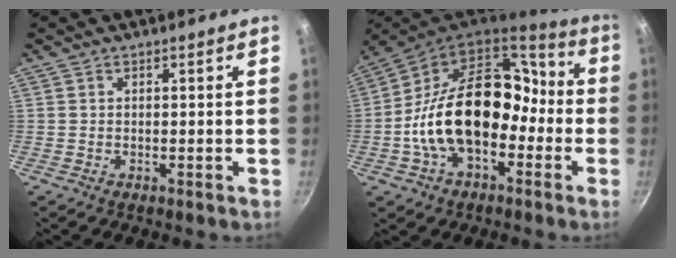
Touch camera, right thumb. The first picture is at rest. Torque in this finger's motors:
{"motor_torque": [0.95, 1.11, 2.32, -0.47, 0.77]}